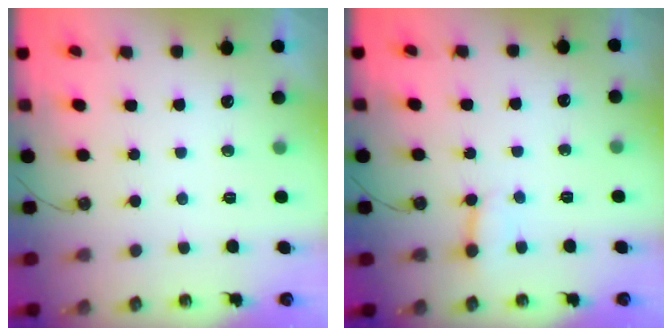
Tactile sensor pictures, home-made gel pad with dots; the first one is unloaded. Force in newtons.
{"total": 4.7, "press": 4.7, "slide": 0.4}